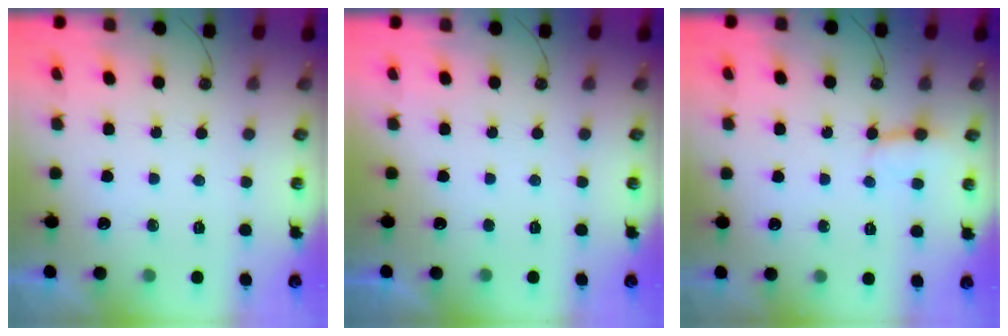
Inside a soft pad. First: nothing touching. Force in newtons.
{"total": 0.0}
{"total": 2.8, "press": 2.8, "slide": 0.2}